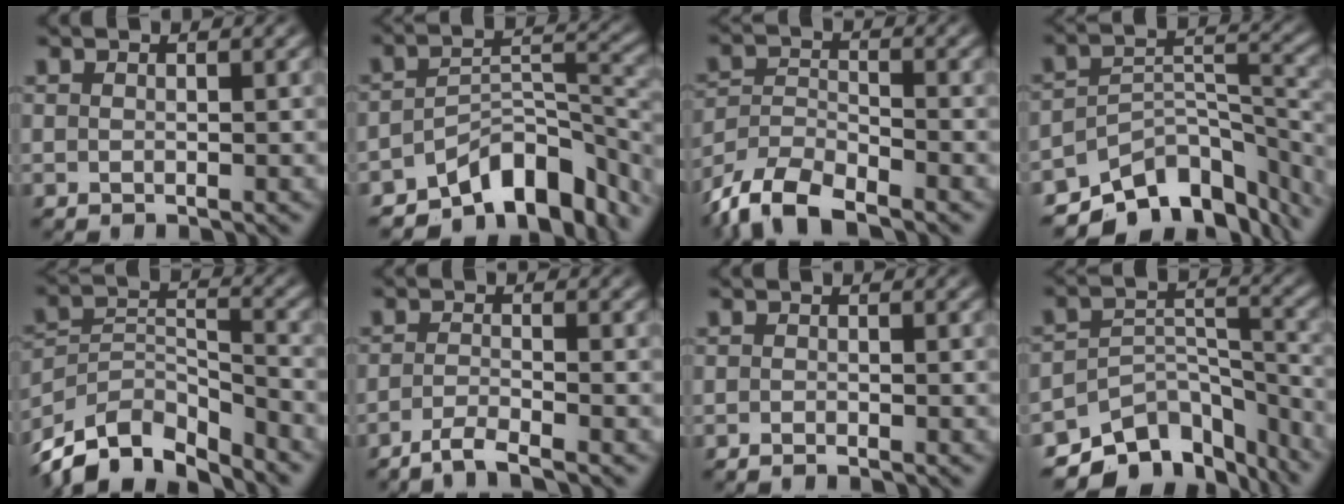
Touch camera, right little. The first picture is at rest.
{"total": 11.4, "force": [-7.2, 5.4, 7.0], "torque": [-0.100, -0.032, -0.097]}
{"total": 7.1, "force": [-4.9, 4.0, 3.2], "torque": [-0.070, -0.025, -0.076]}
{"total": 12.0, "force": [-8.3, 6.2, 6.0], "torque": [-0.081, -0.024, -0.123]}
{"total": 11.0, "force": [-7.5, 6.0, 5.3], "torque": [-0.088, -0.049, -0.106]}
{"total": 2.8, "force": [-2.5, -0.2, 1.2], "torque": [-0.023, -0.009, -0.040]}
{"total": 0.9, "force": [-0.8, -0.4, 0.1], "torque": [-0.005, -0.006, -0.013]}
{"total": 11.5, "force": [-7.6, 6.9, 5.3], "torque": [-0.085, -0.042, -0.108]}